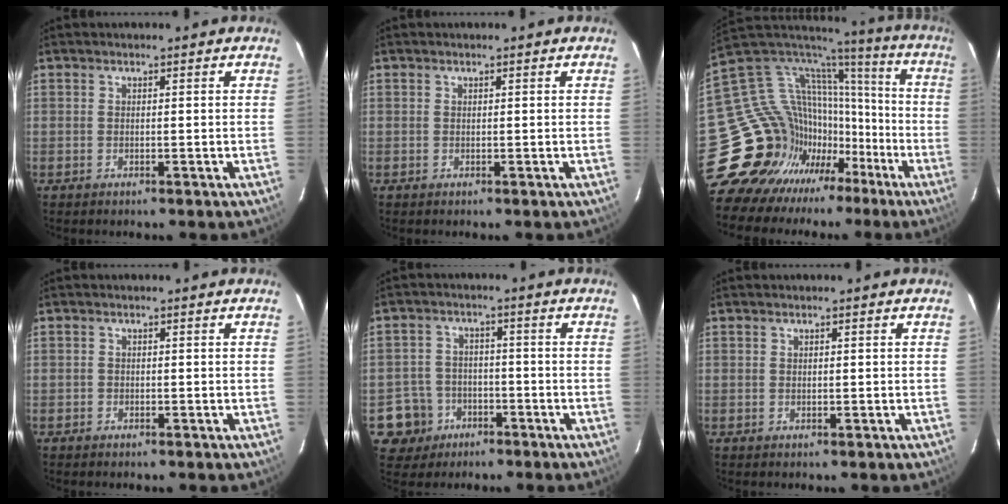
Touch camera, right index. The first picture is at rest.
{"total": 0.0}
{"total": 20.2, "force": [-10.1, 16.3, 6.1], "torque": [-0.129, 0.056, -0.157]}
{"total": 0.6, "force": [-0.4, 0.4, 0.0], "torque": [0.001, 0.003, -0.008]}
{"total": 7.1, "force": [-3.2, 6.3, 0.6], "torque": [-0.031, 0.025, -0.046]}
{"total": 0.0}